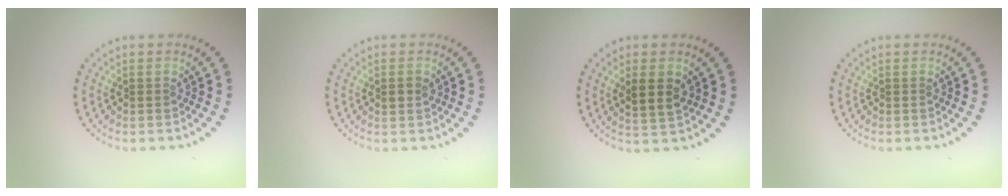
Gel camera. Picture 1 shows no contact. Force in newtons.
{"total": 1.0, "press": 1.0, "slide": 0.2}
{"total": 2.6, "press": 2.4, "slide": 0.9}
{"total": 0.0}